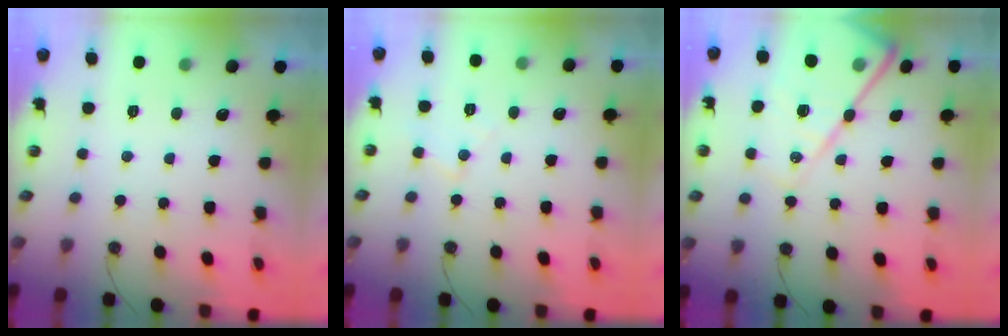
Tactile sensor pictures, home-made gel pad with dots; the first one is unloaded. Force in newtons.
{"total": 5.9, "press": 5.9, "slide": 0.5}
{"total": 16.7, "press": 16.6, "slide": 2.1}